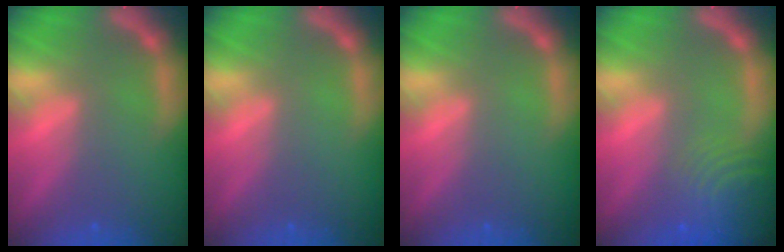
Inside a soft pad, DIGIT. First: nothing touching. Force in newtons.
{"total": 0.0}
{"total": 0.0}
{"total": 9.1}